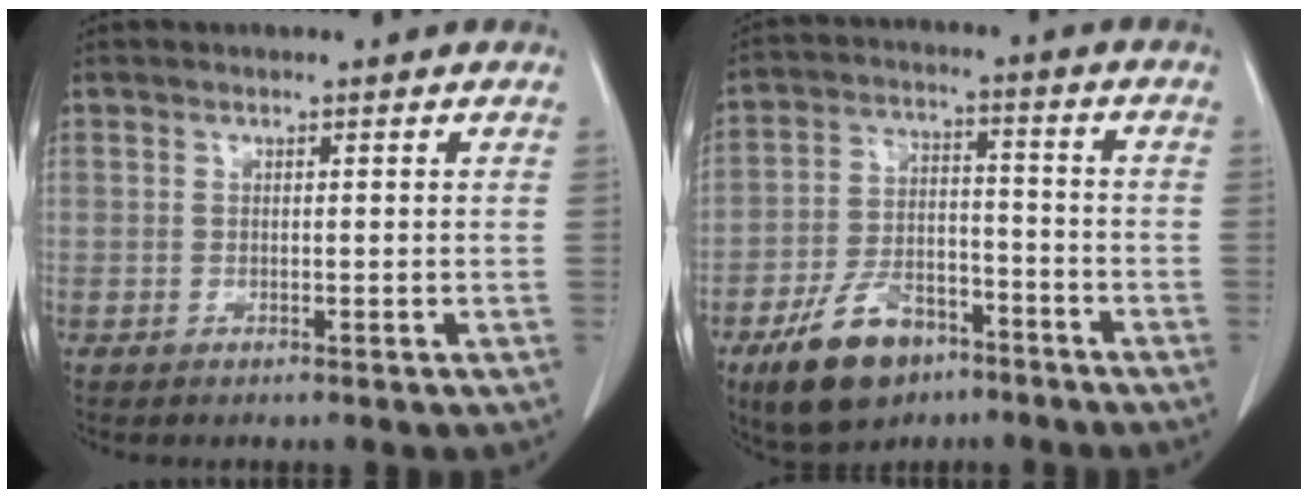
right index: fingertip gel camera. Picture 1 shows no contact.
{"total": 11.6, "force": [-7.3, 6.3, 6.5], "torque": [-0.130, 0.005, -0.124]}